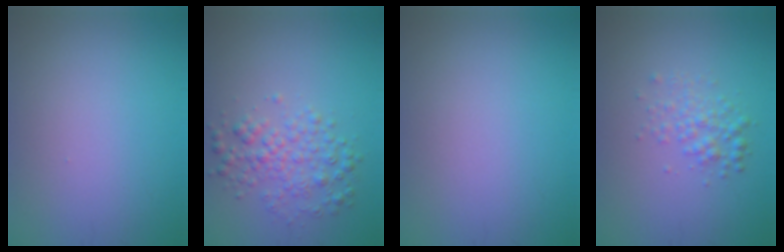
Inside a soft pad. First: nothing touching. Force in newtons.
{"total": 3.2, "press": 3.2, "slide": 0.1}
{"total": 0.0}
{"total": 2.1, "press": 2.1, "slide": 0.0}